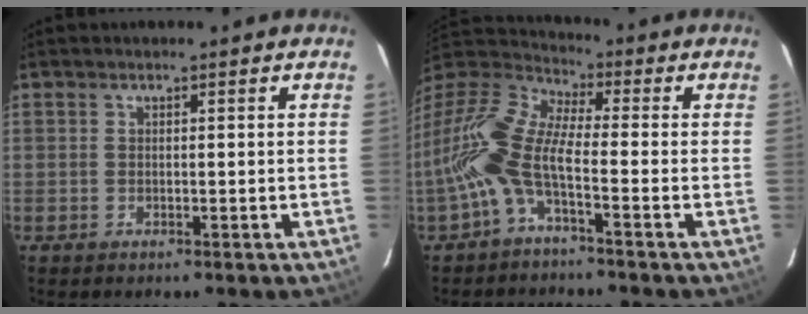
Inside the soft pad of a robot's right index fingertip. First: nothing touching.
{"total": 13.7, "force": [-4.6, 4.6, 12.1], "torque": [-0.249, 0.001, -0.102]}